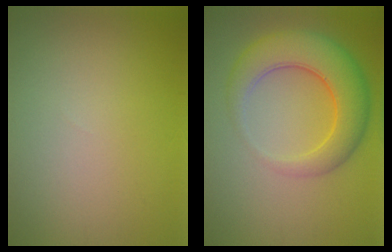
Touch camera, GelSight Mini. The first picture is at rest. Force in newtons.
{"total": 6.9, "press": 6.9, "slide": 0.3}